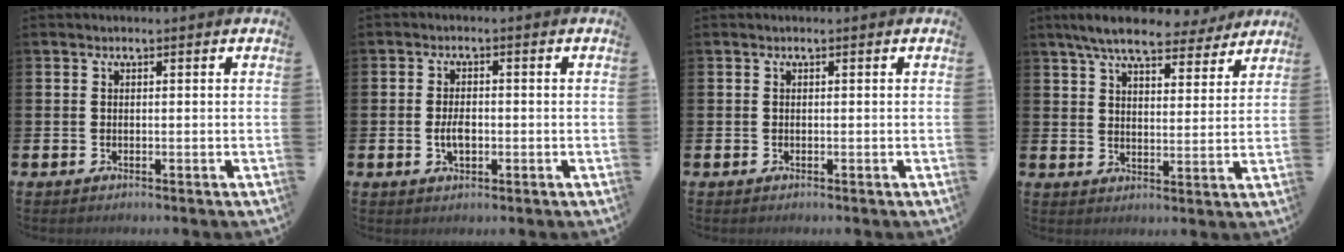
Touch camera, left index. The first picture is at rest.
{"total": 2.9, "force": [-0.5, 1.5, 2.4], "torque": [-0.034, -0.002, -0.011]}
{"total": 0.0}
{"total": 8.1, "force": [7.3, 1.9, 2.9], "torque": [-0.065, -0.036, 0.128]}